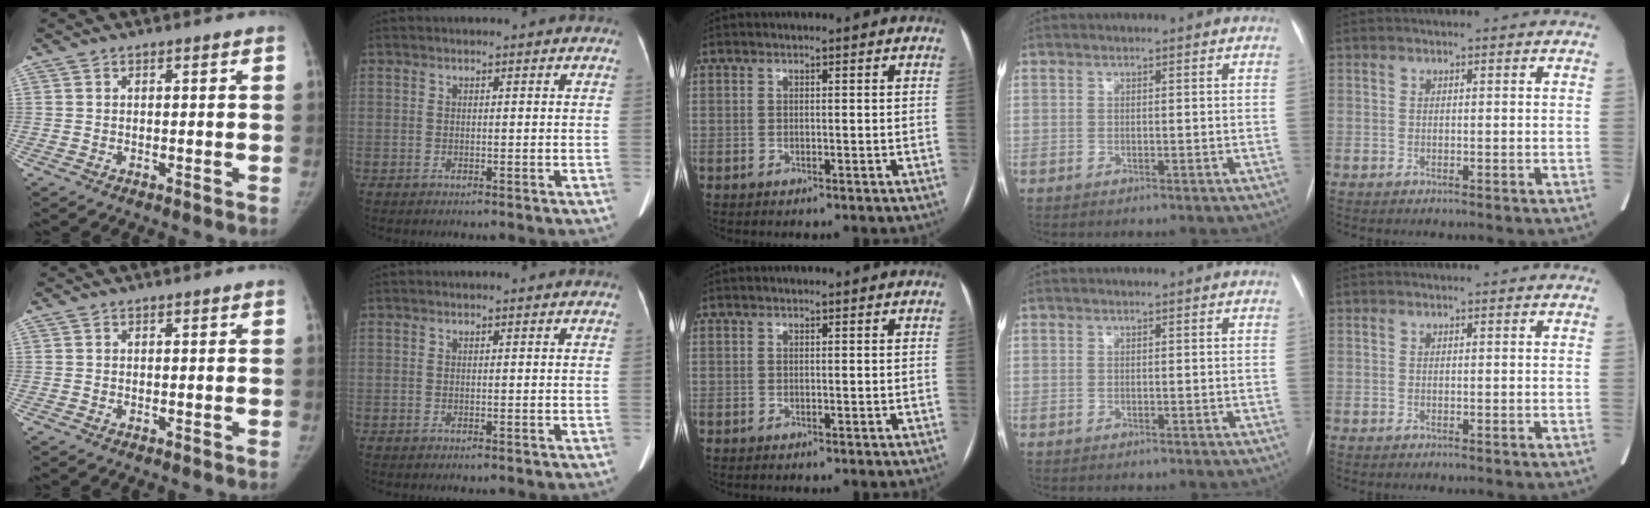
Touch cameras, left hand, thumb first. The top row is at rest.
{}